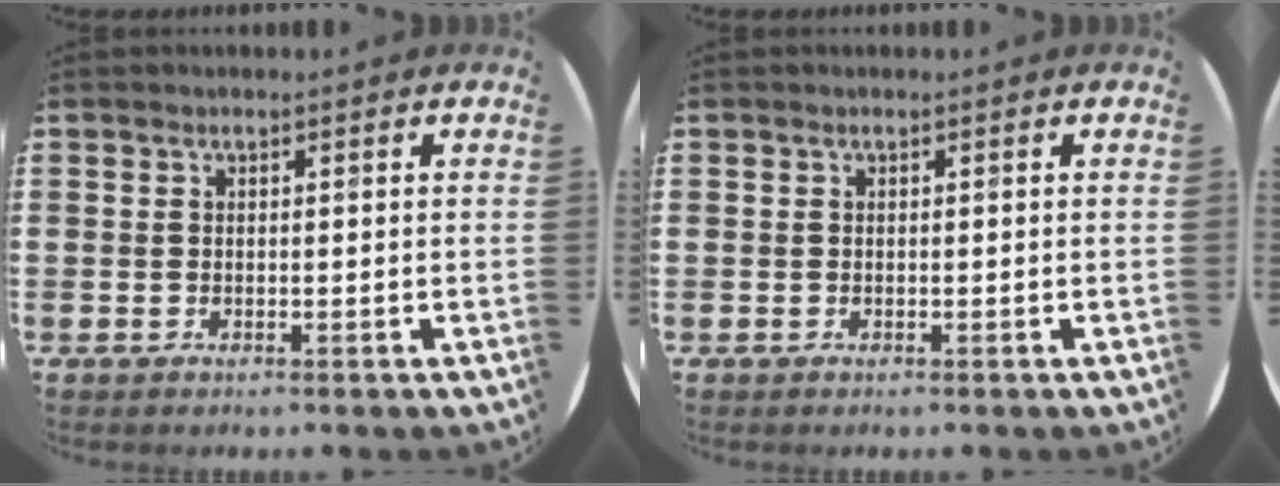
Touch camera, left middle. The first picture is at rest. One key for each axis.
{"total": 0.0}